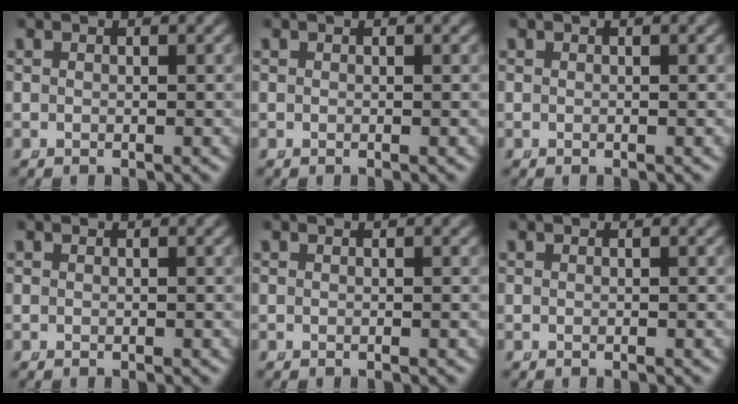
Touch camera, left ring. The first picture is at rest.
{"total": 0.0}
{"total": 0.0}
{"total": 0.0}
{"total": 0.0}
{"total": 0.0}